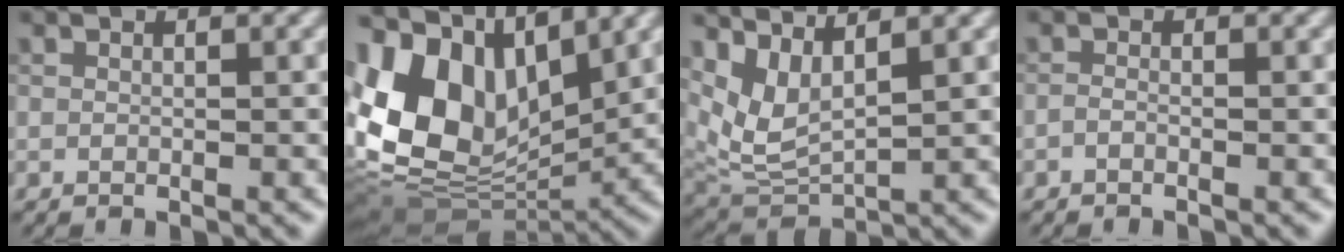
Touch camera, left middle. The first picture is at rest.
{"total": 13.7, "force": [3.6, 8.4, 10.2], "torque": [-0.225, 0.006, 0.064]}
{"total": 4.5, "force": [2.5, 1.9, 3.2], "torque": [-0.082, -0.010, 0.062]}
{"total": 0.6, "force": [-0.5, 0.2, 0.4], "torque": [-0.008, -0.002, -0.011]}